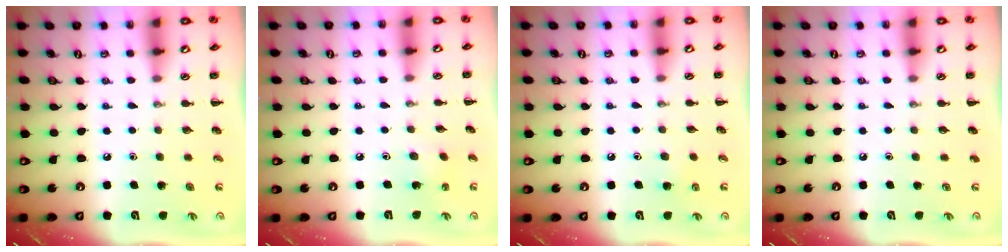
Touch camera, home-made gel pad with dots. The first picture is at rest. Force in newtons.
{"total": 1.8, "press": 1.7, "slide": 0.7}
{"total": 2.4, "press": 2.3, "slide": 0.9}
{"total": 0.0}